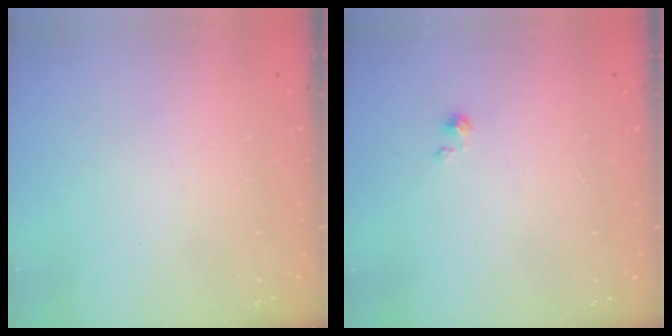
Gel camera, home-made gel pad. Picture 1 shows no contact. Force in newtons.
{"total": 0.0}